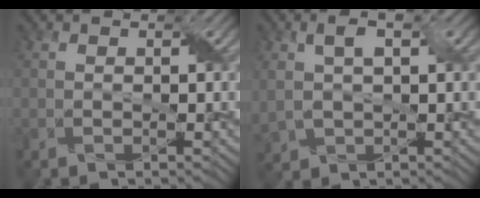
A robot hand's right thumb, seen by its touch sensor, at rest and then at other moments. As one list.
[{"total": 4.9, "force": [1.0, 2.8, 3.9], "torque": [-0.091, 0.004, 0.020]}]